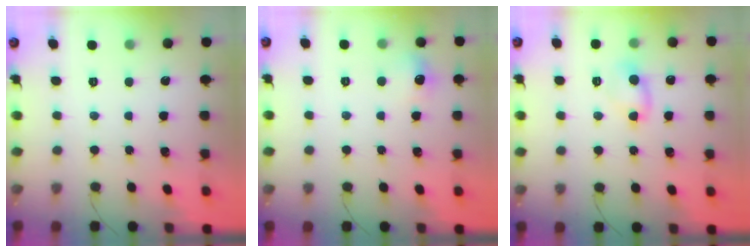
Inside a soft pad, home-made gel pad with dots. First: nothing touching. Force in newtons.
{"total": 6.4, "press": 6.4, "slide": 0.9}
{"total": 5.0, "press": 4.8, "slide": 1.4}